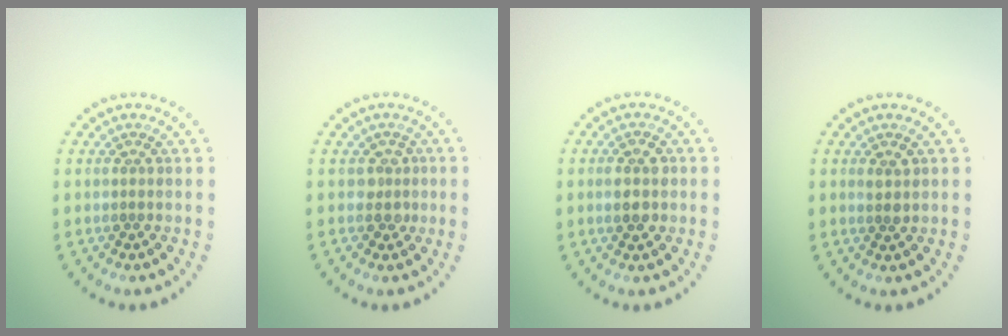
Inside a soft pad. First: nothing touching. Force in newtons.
{"total": 1.5, "press": 1.2, "slide": 1.0}
{"total": 2.8, "press": 2.8, "slide": 0.1}
{"total": 1.1, "press": 1.0, "slide": 0.5}